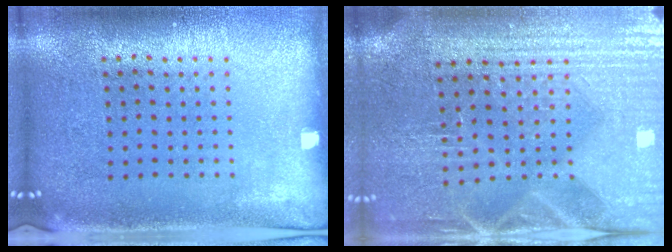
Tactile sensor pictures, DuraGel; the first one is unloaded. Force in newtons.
{"total": 4.1, "press": 3.8, "slide": 1.6}